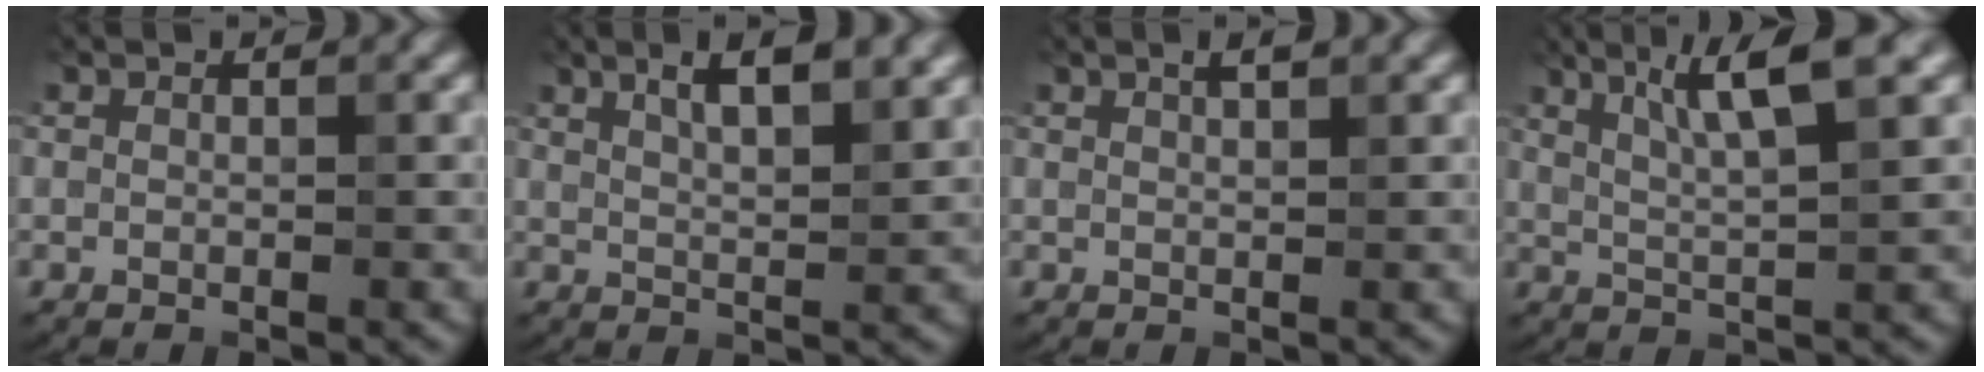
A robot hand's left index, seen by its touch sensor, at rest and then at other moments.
{"total": 5.8, "force": [3.2, 1.9, 4.4], "torque": [-0.051, 0.026, 0.034]}
{"total": 1.6, "force": [0.9, 0.5, 1.3], "torque": [-0.010, 0.005, 0.006]}
{"total": 5.6, "force": [2.5, 0.7, 4.9], "torque": [-0.089, 0.008, 0.049]}